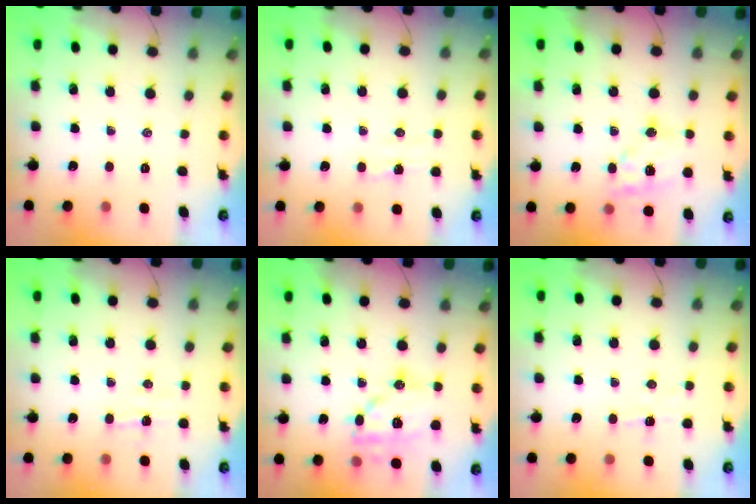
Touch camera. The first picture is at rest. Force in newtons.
{"total": 4.2, "press": 4.1, "slide": 1.0}
{"total": 13.2, "press": 13.0, "slide": 2.3}
{"total": 4.5, "press": 4.4, "slide": 0.8}
{"total": 15.7, "press": 15.6, "slide": 1.5}
{"total": 3.9, "press": 3.7, "slide": 1.2}